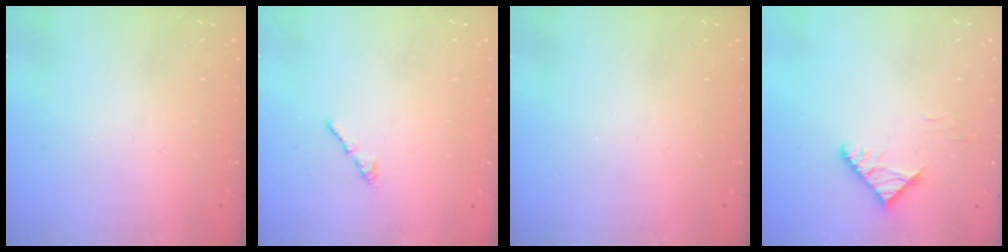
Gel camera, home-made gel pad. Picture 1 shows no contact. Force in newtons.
{"total": 0.7, "press": 0.6, "slide": 0.4}
{"total": 0.0}
{"total": 4.5, "press": 4.4, "slide": 0.8}